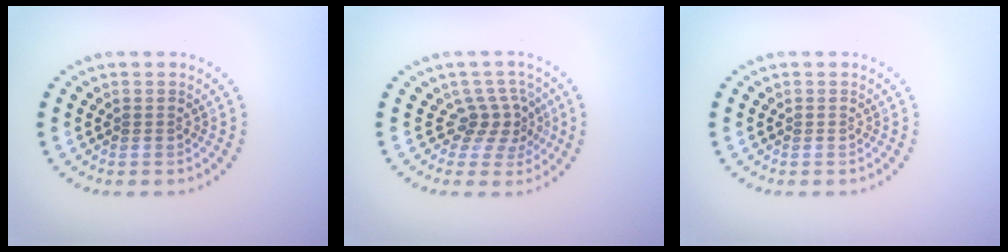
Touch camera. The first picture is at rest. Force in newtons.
{"total": 2.7, "press": 1.9, "slide": 1.9}
{"total": 0.0}